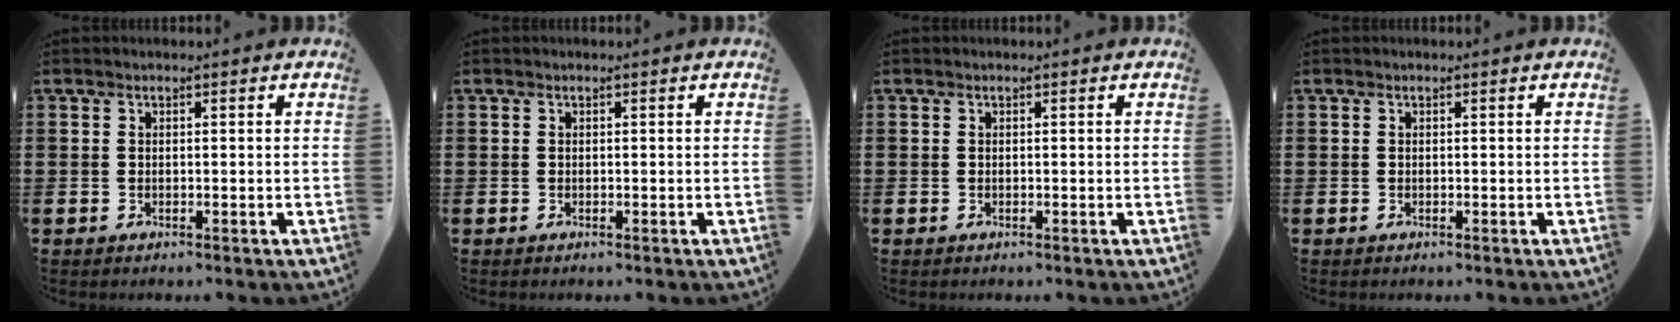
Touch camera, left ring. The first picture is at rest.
{"total": 0.0}
{"total": 0.0}
{"total": 0.0}